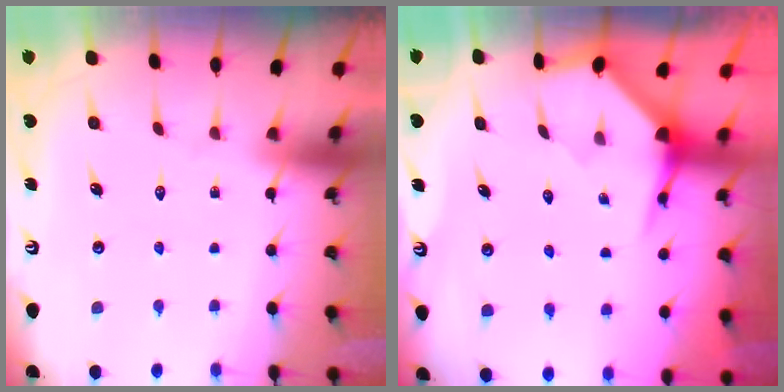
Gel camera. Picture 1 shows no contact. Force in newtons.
{"total": 3.9, "press": 3.9, "slide": 0.5}